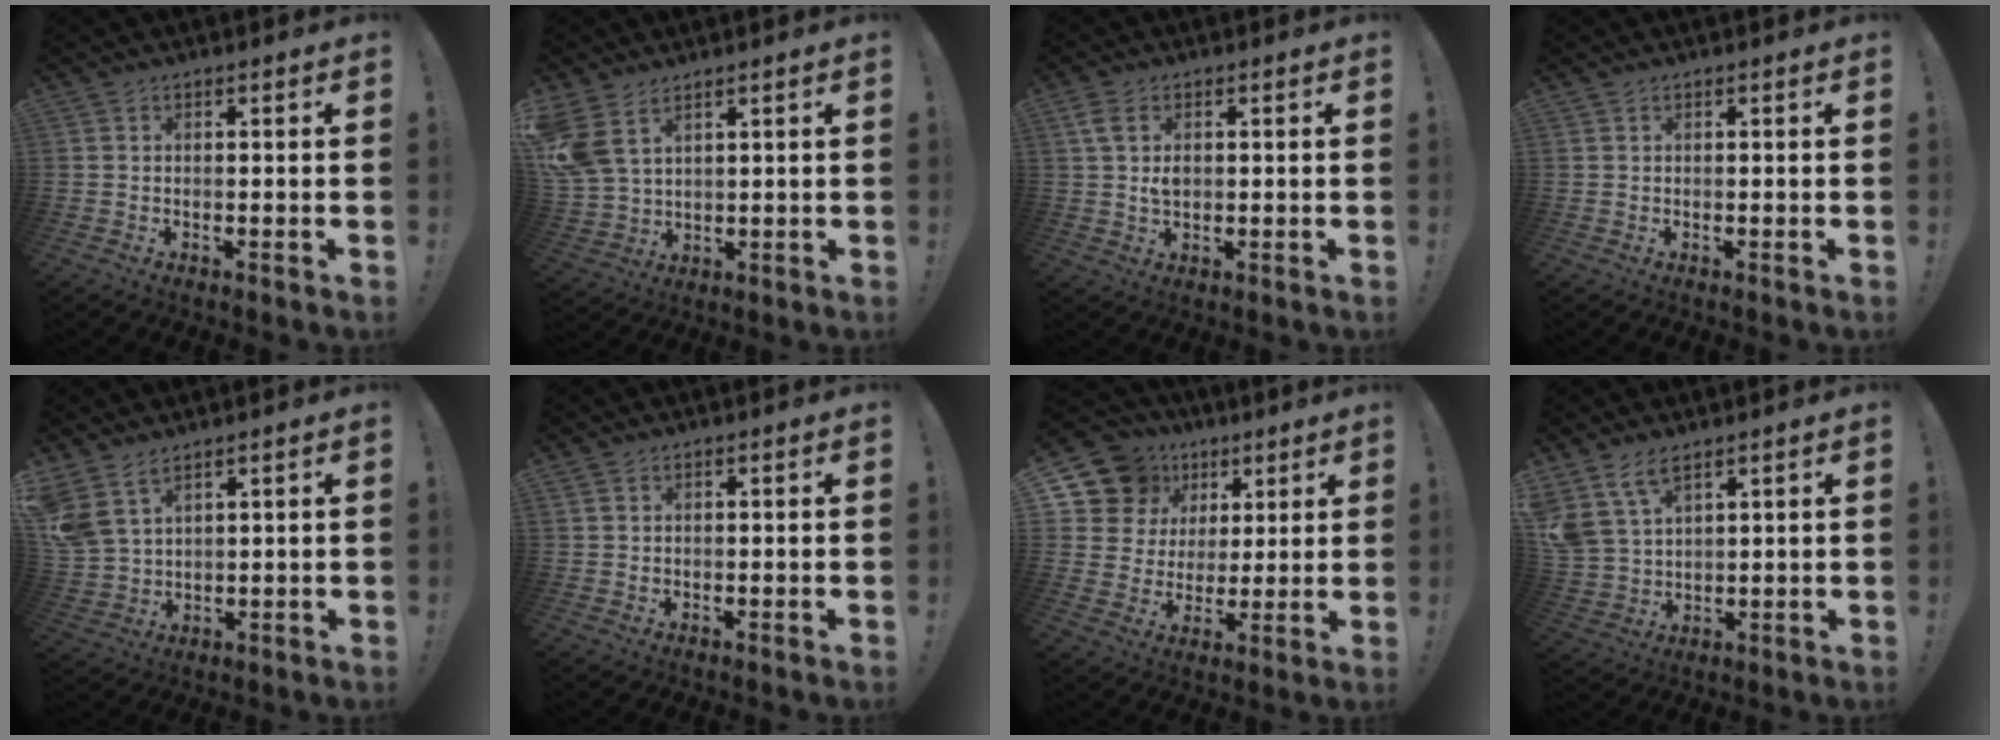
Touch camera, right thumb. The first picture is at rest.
{"total": 9.5, "force": [5.5, 5.2, 5.7], "torque": [-0.129, -0.018, 0.116]}
{"total": 4.5, "force": [1.1, 2.8, 3.4], "torque": [-0.062, -0.002, 0.016]}
{"total": 0.0}
{"total": 8.2, "force": [5.9, 4.0, 3.9], "torque": [-0.096, -0.022, 0.122]}
{"total": 0.9, "force": [0.5, 0.7, 0.3], "torque": [-0.005, 0.001, 0.009]}
{"total": 14.2, "force": [7.2, 11.3, 4.7], "torque": [-0.076, -0.038, 0.152]}
{"total": 9.2, "force": [6.4, 4.6, 4.7], "torque": [-0.104, -0.028, 0.128]}